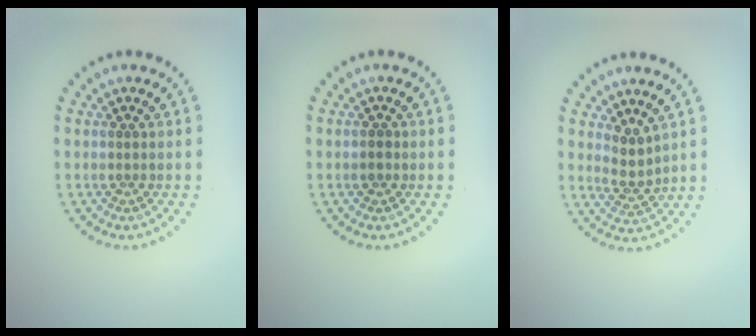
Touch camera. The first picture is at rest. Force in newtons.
{"total": 0.9, "press": 0.8, "slide": 0.3}
{"total": 2.2, "press": 1.7, "slide": 1.4}